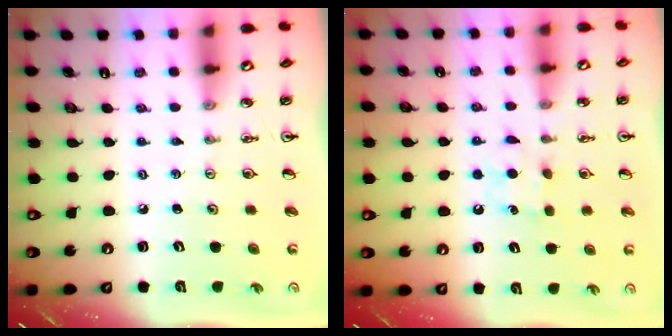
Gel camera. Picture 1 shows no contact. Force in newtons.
{"total": 8.0, "press": 8.0, "slide": 0.8}